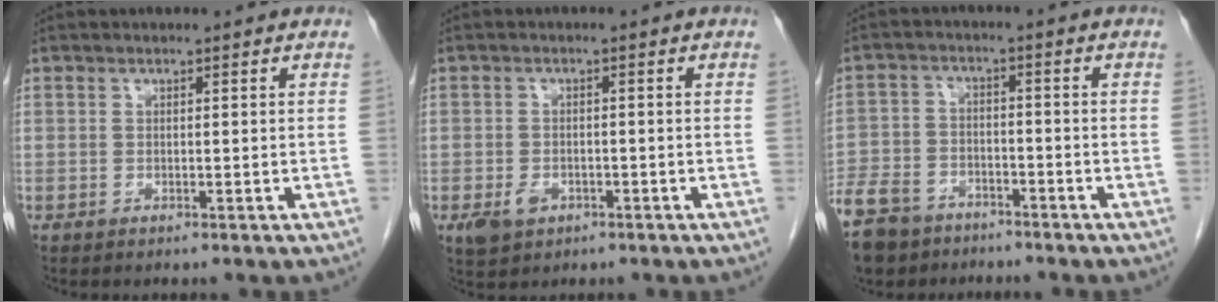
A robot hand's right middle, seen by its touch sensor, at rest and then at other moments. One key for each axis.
{"total": 3.5, "fx": -1.6, "fy": 2.4, "fz": 1.9, "tx": -0.038, "ty": -0.002, "tz": -0.016}
{"total": 12.7, "fx": -9.5, "fy": 7.0, "fz": 4.7, "tx": -0.120, "ty": -0.008, "tz": -0.159}